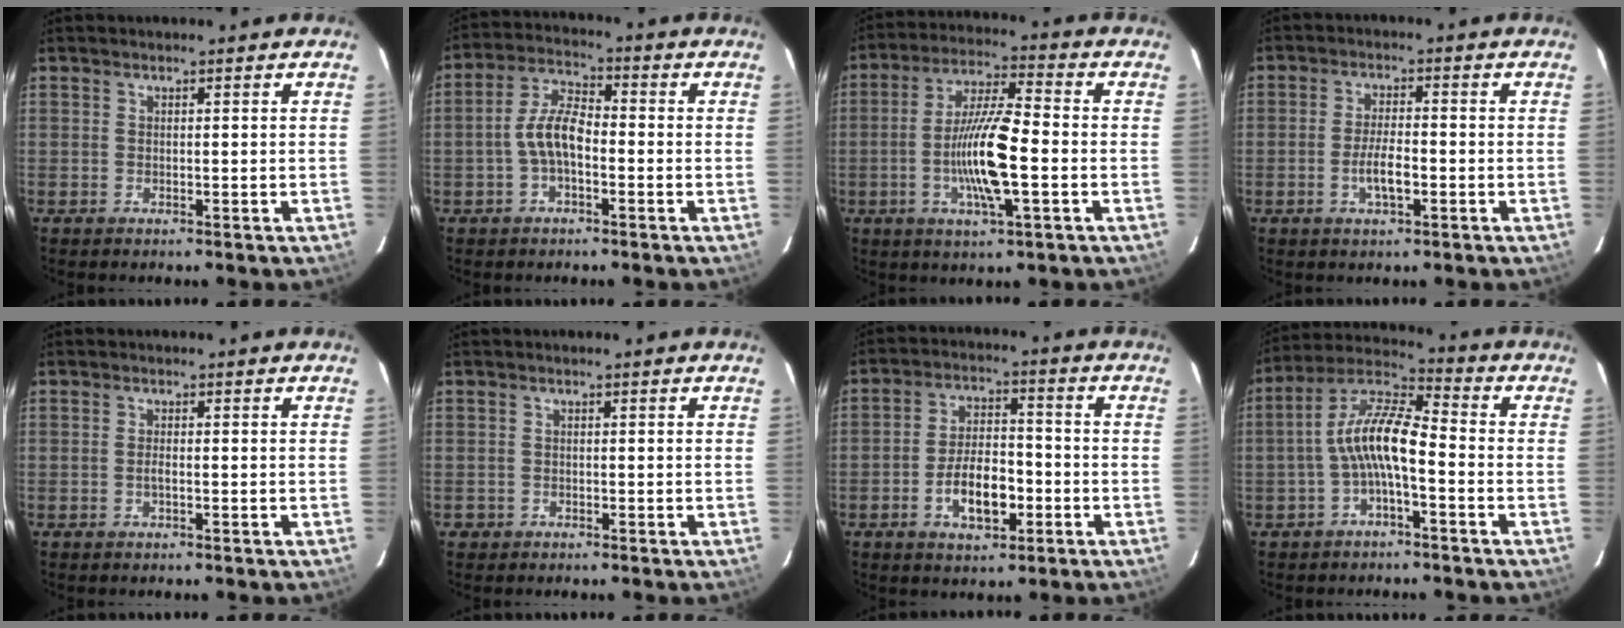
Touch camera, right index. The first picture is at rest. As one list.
[{"total": 6.8, "force": [-1.8, 3.0, 5.8], "torque": [-0.121, 0.017, -0.035]}, {"total": 12.8, "force": [-2.9, 2.3, 12.3], "torque": [-0.238, -0.001, -0.057]}, {"total": 4.9, "force": [-1.8, 1.4, 4.4], "torque": [-0.087, 0.000, -0.031]}, {"total": 1.0, "force": [-0.4, 0.2, 0.9], "torque": [-0.019, 0.002, -0.008]}, {"total": 1.4, "force": [-0.7, 1.2, -0.1], "torque": [-0.003, 0.002, -0.009]}, {"total": 9.3, "force": [-3.5, 4.6, 7.4], "torque": [-0.142, 0.011, -0.052]}, {"total": 9.7, "force": [-2.6, 2.8, 8.9], "torque": [-0.190, 0.018, -0.052]}]